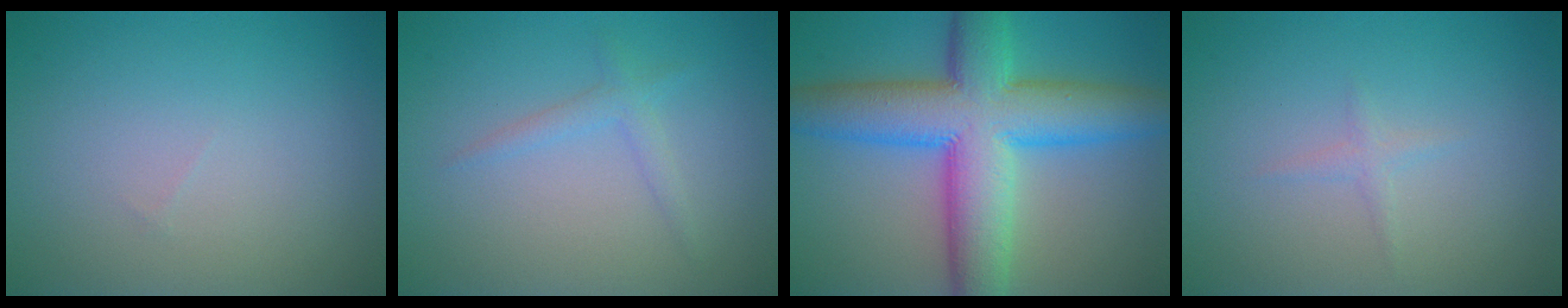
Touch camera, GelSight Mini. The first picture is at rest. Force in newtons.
{"total": 1.4, "press": 1.4, "slide": 0.0}
{"total": 11.7, "press": 11.7, "slide": 0.0}
{"total": 0.8, "press": 0.8, "slide": 0.1}